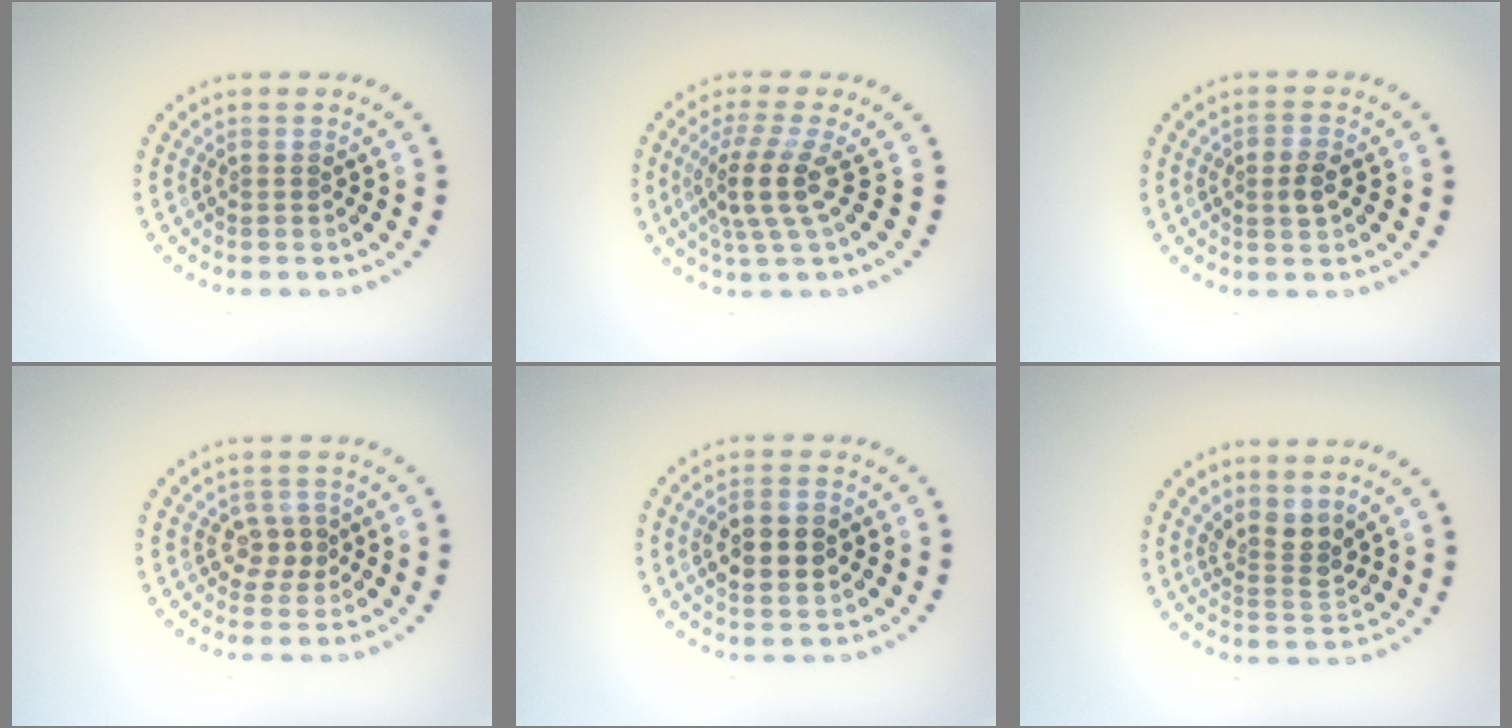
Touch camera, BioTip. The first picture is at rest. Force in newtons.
{"total": 3.7, "press": 2.6, "slide": 2.5}
{"total": 1.9, "press": 1.9, "slide": 0.2}
{"total": 2.1, "press": 1.9, "slide": 0.8}
{"total": 3.6, "press": 3.6, "slide": 0.3}
{"total": 2.8, "press": 2.1, "slide": 1.8}